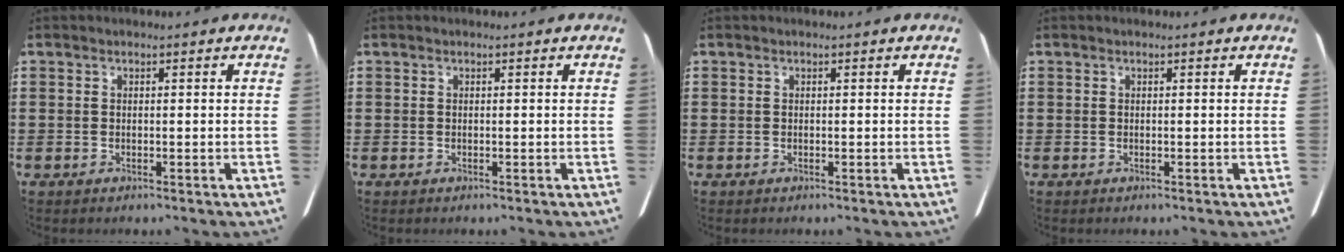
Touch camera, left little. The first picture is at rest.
{"total": 0.0}
{"total": 0.0}
{"total": 0.0}